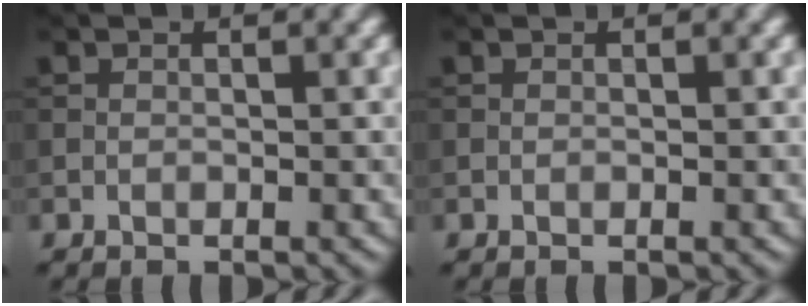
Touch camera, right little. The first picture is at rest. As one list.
[{"total": 0.0}]